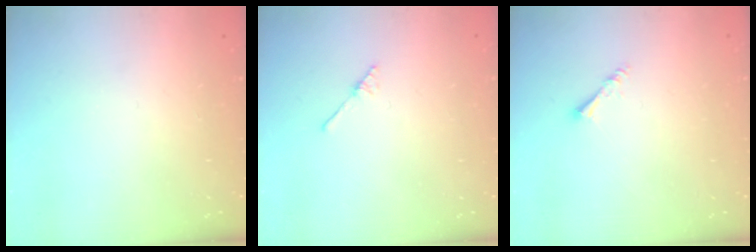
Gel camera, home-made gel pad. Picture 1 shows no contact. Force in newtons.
{"total": 2.0, "press": 2.0, "slide": 0.2}
{"total": 1.8, "press": 1.8, "slide": 0.1}